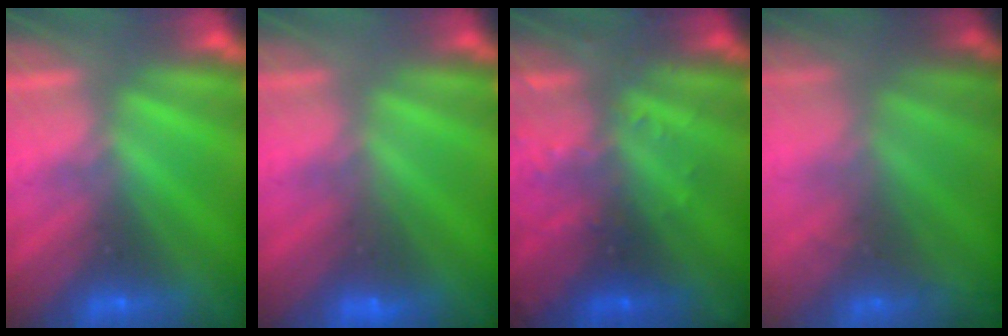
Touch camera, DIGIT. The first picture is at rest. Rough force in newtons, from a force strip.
{"total": 3.0}
{"total": 2.9}
{"total": 7.1}